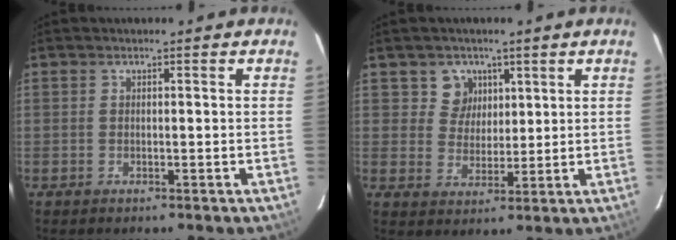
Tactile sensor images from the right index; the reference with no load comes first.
{"total": 5.3, "force": [2.4, 4.6, 0.6], "torque": [-0.002, 0.009, 0.046]}